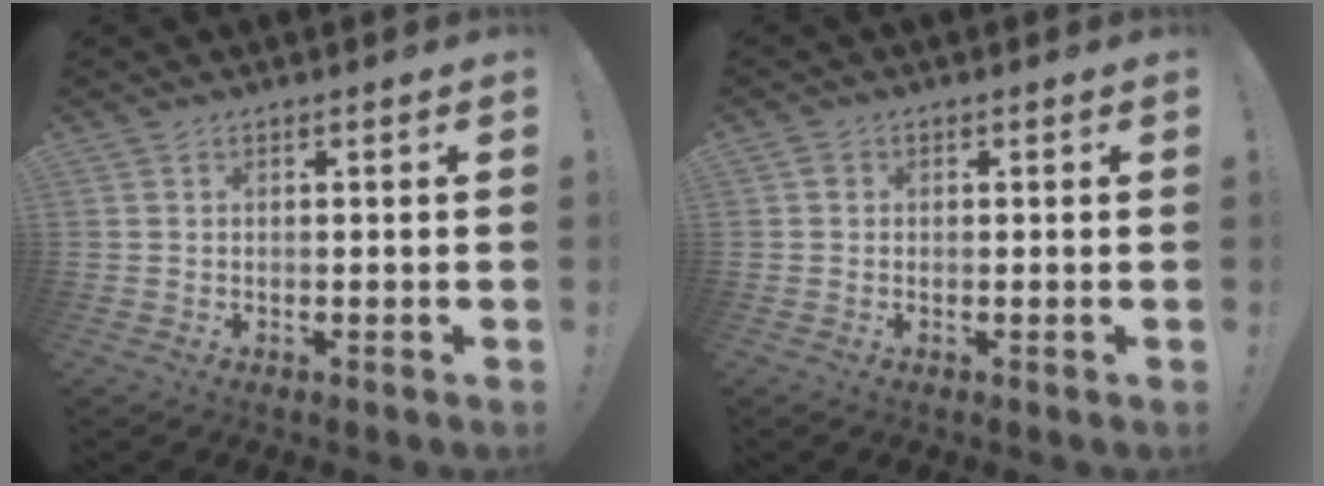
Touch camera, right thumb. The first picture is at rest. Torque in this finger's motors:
{"motor_torque": [0.05, 0.01, 0.07, -0.12, 0.00]}